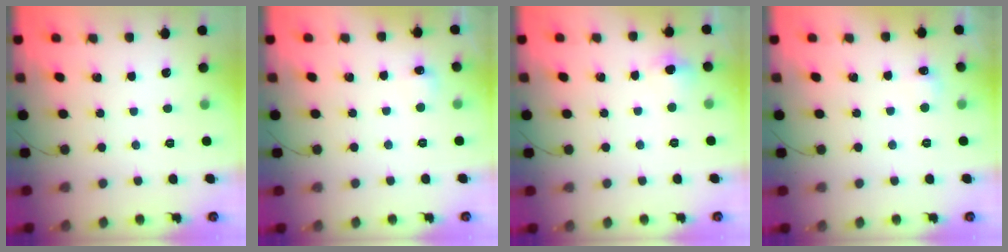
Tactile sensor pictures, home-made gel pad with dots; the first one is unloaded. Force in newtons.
{"total": 4.3, "press": 4.1, "slide": 1.0}
{"total": 10.5, "press": 5.0, "slide": 9.3}
{"total": 4.3, "press": 4.2, "slide": 1.0}